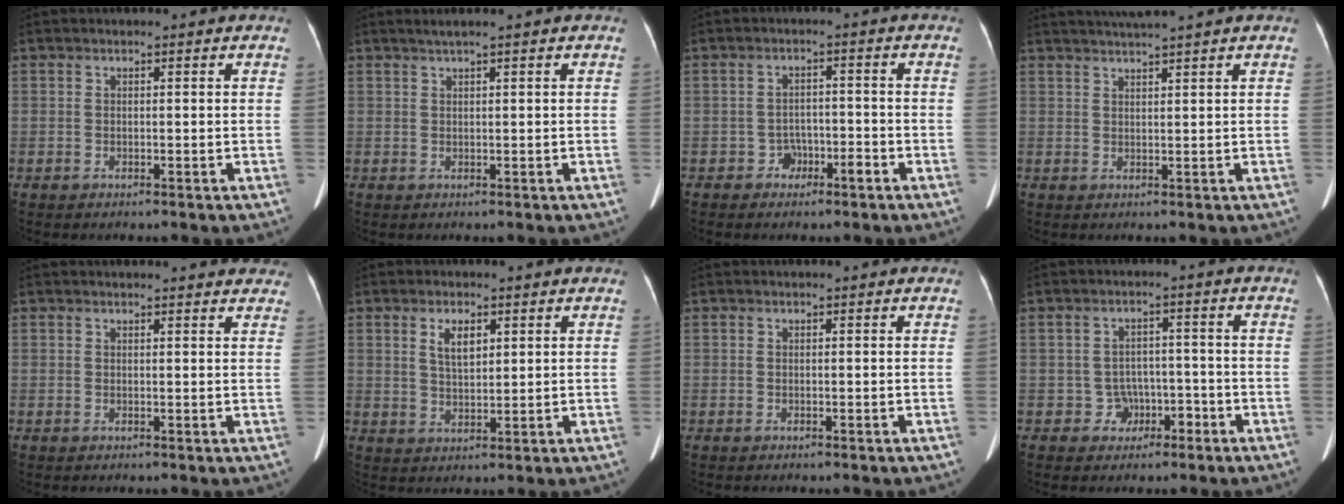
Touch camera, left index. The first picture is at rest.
{"total": 1.3, "force": [0.8, -0.3, 1.0], "torque": [-0.020, 0.001, 0.020]}
{"total": 2.6, "force": [-1.7, 1.7, 0.9], "torque": [-0.007, 0.010, -0.026]}
{"total": 4.2, "force": [3.7, -1.3, 1.7], "torque": [-0.025, 0.015, 0.066]}
{"total": 8.8, "force": [8.3, 1.8, 2.5], "torque": [-0.016, 0.010, 0.074]}
{"total": 3.7, "force": [1.5, 1.7, 2.9], "torque": [-0.061, 0.002, 0.032]}
{"total": 0.0}
{"total": 3.6, "force": [-1.7, 3.1, 0.1], "torque": [0.009, 0.018, -0.022]}